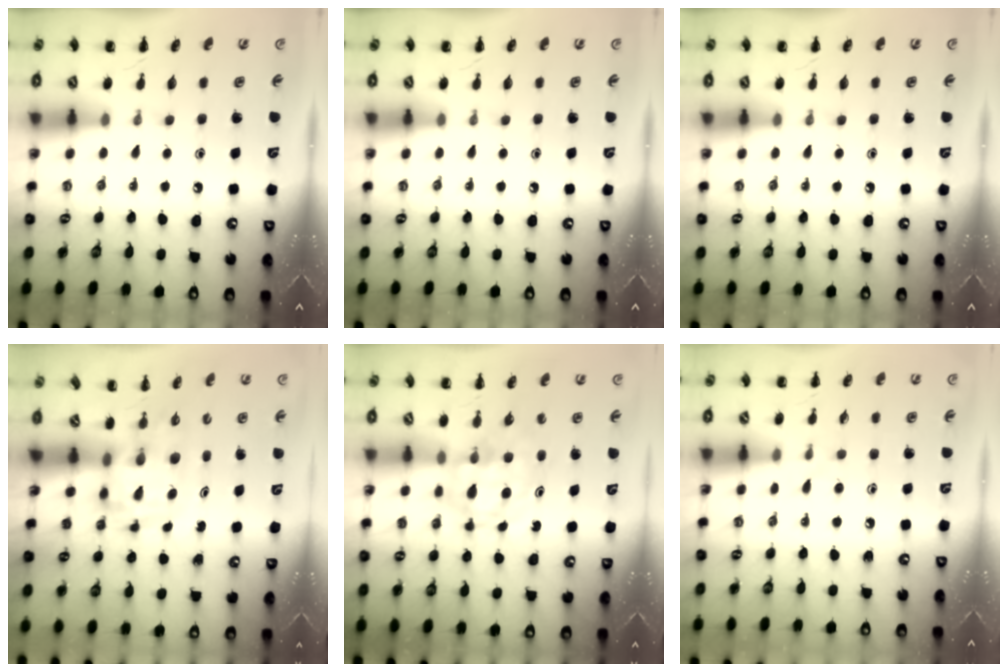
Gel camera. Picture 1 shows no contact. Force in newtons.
{"total": 0.0}
{"total": 0.0}
{"total": 3.4, "press": 3.4, "slide": 0.6}
{"total": 4.3, "press": 4.2, "slide": 0.9}
{"total": 3.9, "press": 3.5, "slide": 1.7}